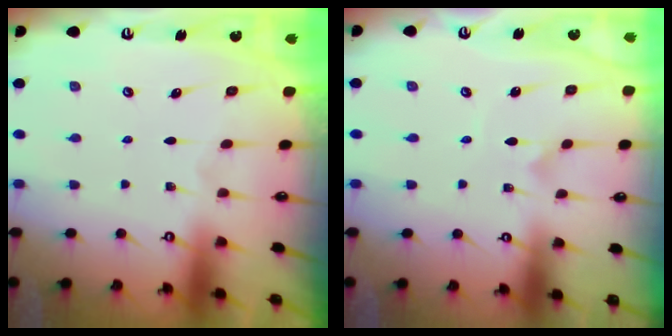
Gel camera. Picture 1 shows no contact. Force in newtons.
{"total": 1.2, "press": 1.2, "slide": 0.0}